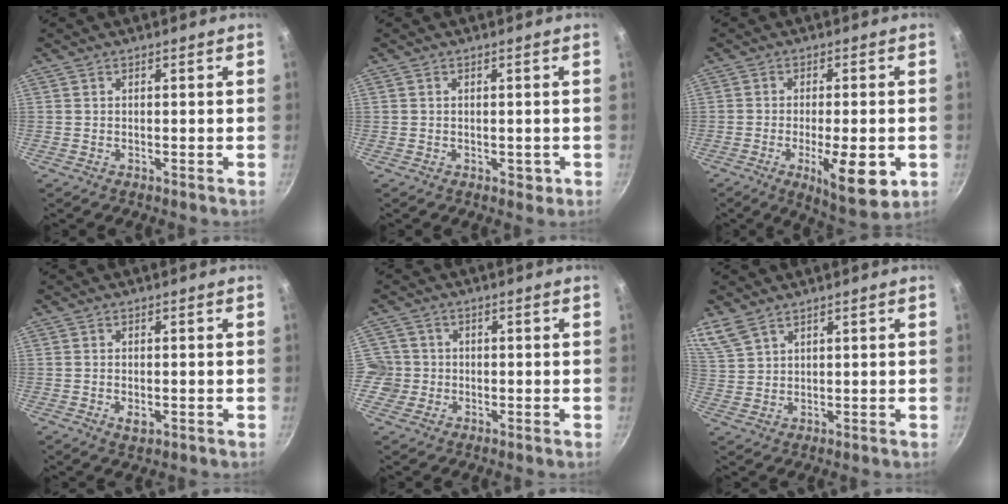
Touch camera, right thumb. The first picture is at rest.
{"total": 1.9, "force": [-0.2, 1.4, 1.1], "torque": [-0.009, 0.002, -0.002]}
{"total": 12.0, "force": [-3.7, 3.8, 10.8], "torque": [-0.151, -0.001, -0.049]}
{"total": 2.5, "force": [-0.7, 1.5, 1.9], "torque": [-0.032, -0.005, -0.009]}
{"total": 5.1, "force": [-0.8, 4.9, 0.9], "torque": [0.008, 0.009, -0.017]}
{"total": 5.6, "force": [4.3, 2.6, 2.4], "torque": [-0.046, -0.007, 0.096]}